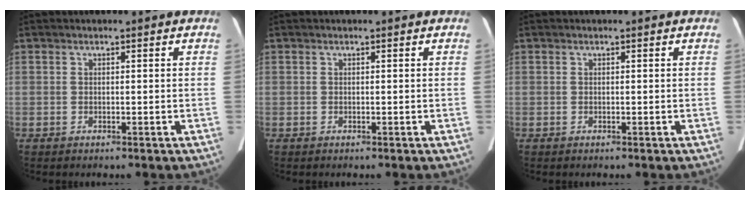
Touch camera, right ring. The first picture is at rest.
{"total": 0.0}
{"total": 0.0}